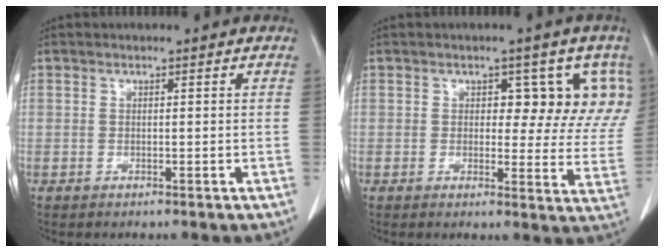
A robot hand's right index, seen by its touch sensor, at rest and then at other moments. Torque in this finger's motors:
{"motor_torque": [0.32, 0.08, 0.32, 0.03]}